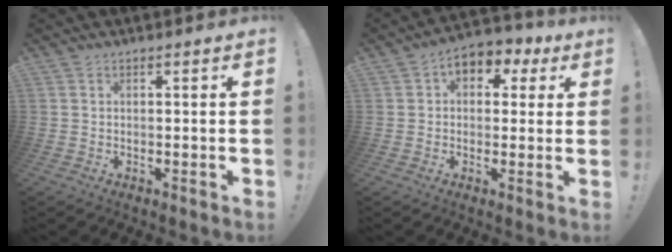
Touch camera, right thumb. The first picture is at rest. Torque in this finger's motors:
{"motor_torque": [0.72, 1.85, 0.39, -0.19, 0.00]}